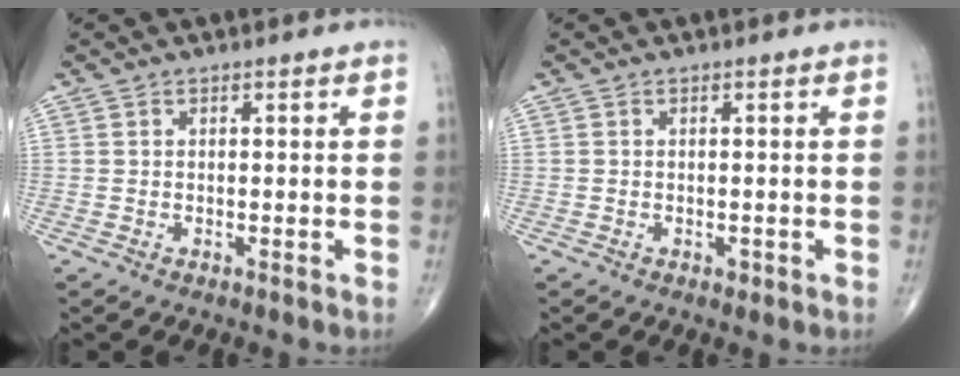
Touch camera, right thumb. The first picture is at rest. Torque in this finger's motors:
{"motor_torque": [2.16, 2.08, -0.05, -0.28, -0.04]}